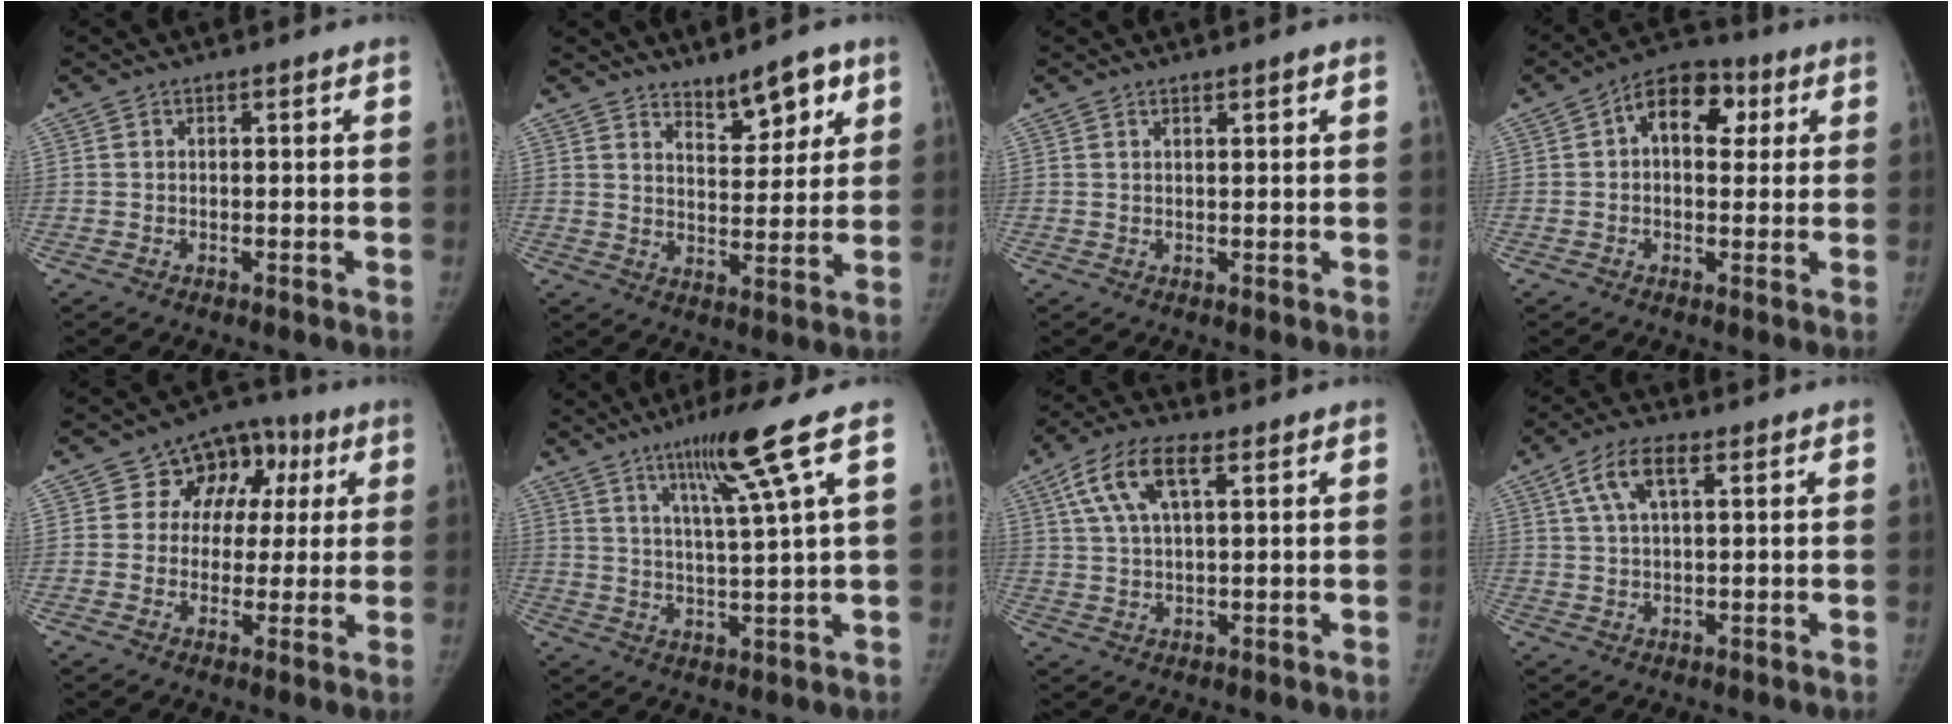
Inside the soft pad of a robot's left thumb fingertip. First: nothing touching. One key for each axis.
{"total": 7.9, "fx": 5.5, "fy": 3.2, "fz": 4.7, "tx": -0.038, "ty": -0.036, "tz": 0.086}
{"total": 1.1, "fx": 0.8, "fy": 0.1, "fz": 0.8, "tx": -0.011, "ty": -0.004, "tz": 0.013}
{"total": 10.0, "fx": 2.6, "fy": 6.6, "fz": 7.1, "tx": -0.070, "ty": 0.019, "tz": 0.027}
{"total": 10.8, "fx": 2.8, "fy": 9.0, "fz": 5.2, "tx": -0.008, "ty": 0.013, "tz": 0.029}
{"total": 10.5, "fx": 5.5, "fy": -1.4, "fz": 8.9, "tx": -0.150, "ty": -0.031, "tz": 0.098}
{"total": 10.0, "fx": 4.2, "fy": 4.3, "fz": 8.0, "tx": -0.159, "ty": 0.013, "tz": 0.077}
{"total": 6.9, "fx": 2.9, "fy": 2.9, "fz": 5.5, "tx": -0.109, "ty": 0.011, "tz": 0.053}